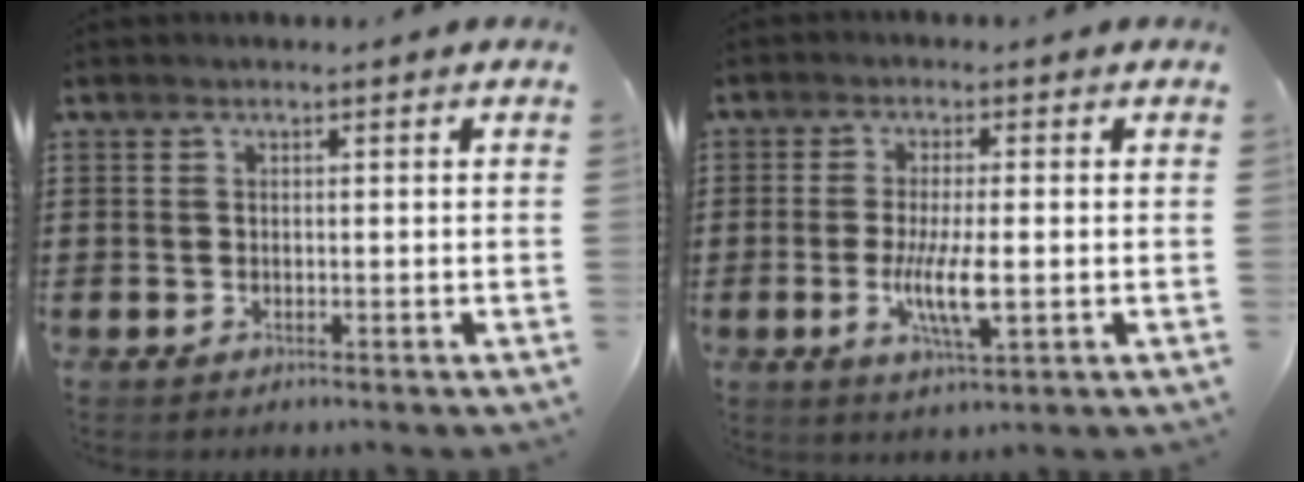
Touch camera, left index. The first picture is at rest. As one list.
[{"total": 6.8, "force": [-1.0, 1.4, 6.6], "torque": [-0.132, -0.012, -0.020]}]